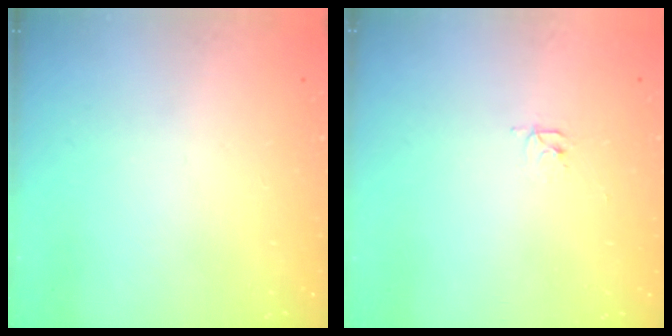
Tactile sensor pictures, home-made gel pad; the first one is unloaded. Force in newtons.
{"total": 2.4, "press": 2.4, "slide": 0.3}